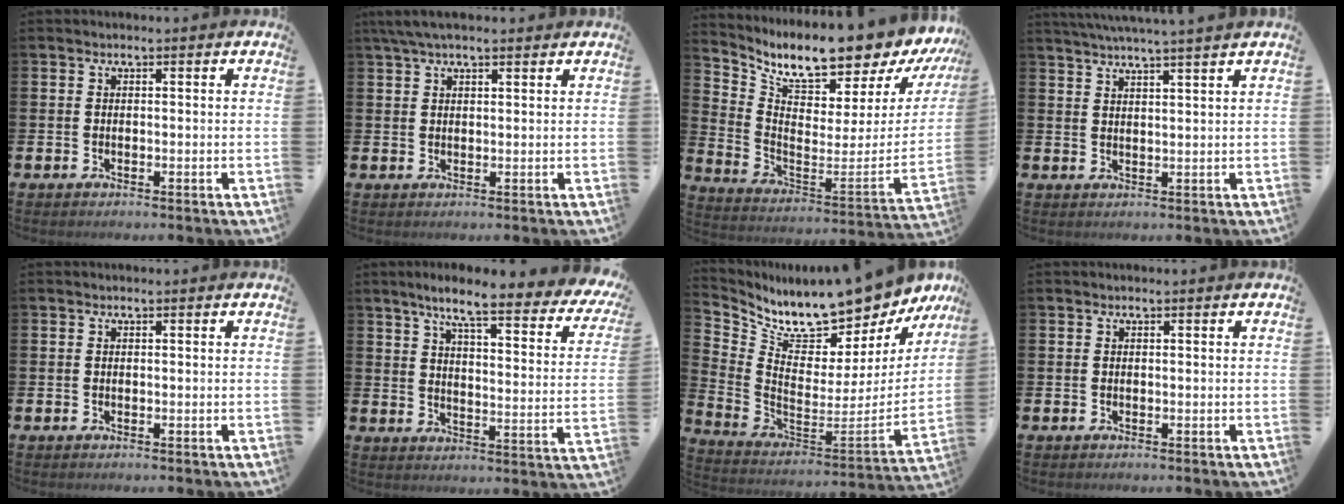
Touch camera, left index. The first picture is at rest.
{"total": 3.8, "force": [3.0, 1.0, 2.0], "torque": [-0.039, -0.003, 0.054]}
{"total": 8.4, "force": [7.7, 1.4, 3.0], "torque": [-0.076, -0.086, 0.120]}
{"total": 3.4, "force": [3.2, -1.0, 0.4], "torque": [-0.015, -0.014, 0.058]}
{"total": 0.0}
{"total": 7.6, "force": [6.0, 1.1, 4.5], "torque": [-0.088, -0.052, 0.089]}
{"total": 10.8, "force": [10.2, 2.0, 2.9], "torque": [-0.084, -0.091, 0.170]}
{"total": 0.0}